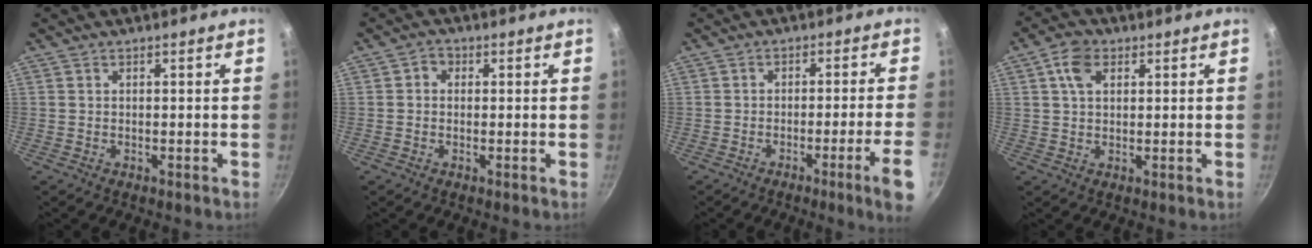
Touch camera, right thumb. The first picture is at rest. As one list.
[{"total": 2.0, "force": [0.3, 1.8, 0.8], "torque": [-0.007, 0.002, -0.001]}, {"total": 7.9, "force": [-3.7, -0.7, 6.9], "torque": [-0.102, 0.020, -0.052]}, {"total": 5.2, "force": [2.1, 3.4, 3.3], "torque": [-0.049, 0.001, 0.033]}]